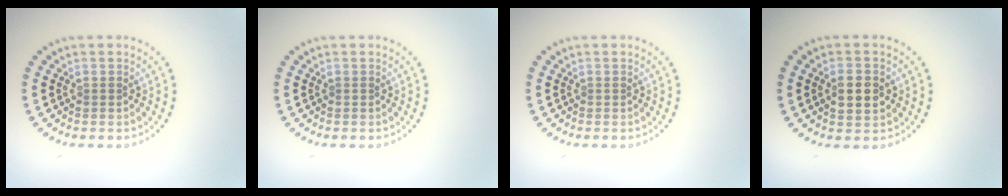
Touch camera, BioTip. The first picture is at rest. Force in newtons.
{"total": 0.0}
{"total": 0.0}
{"total": 2.6, "press": 2.6, "slide": 0.2}